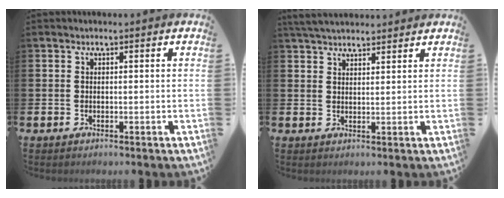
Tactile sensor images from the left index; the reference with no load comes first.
{"total": 4.0, "force": [3.8, 0.9, 0.8], "torque": [-0.021, -0.011, 0.072]}